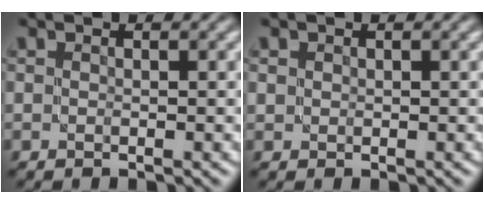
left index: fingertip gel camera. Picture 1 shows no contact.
{"total": 0.5, "force": [0.2, 0.5, 0.0], "torque": [0.006, -0.003, 0.001]}